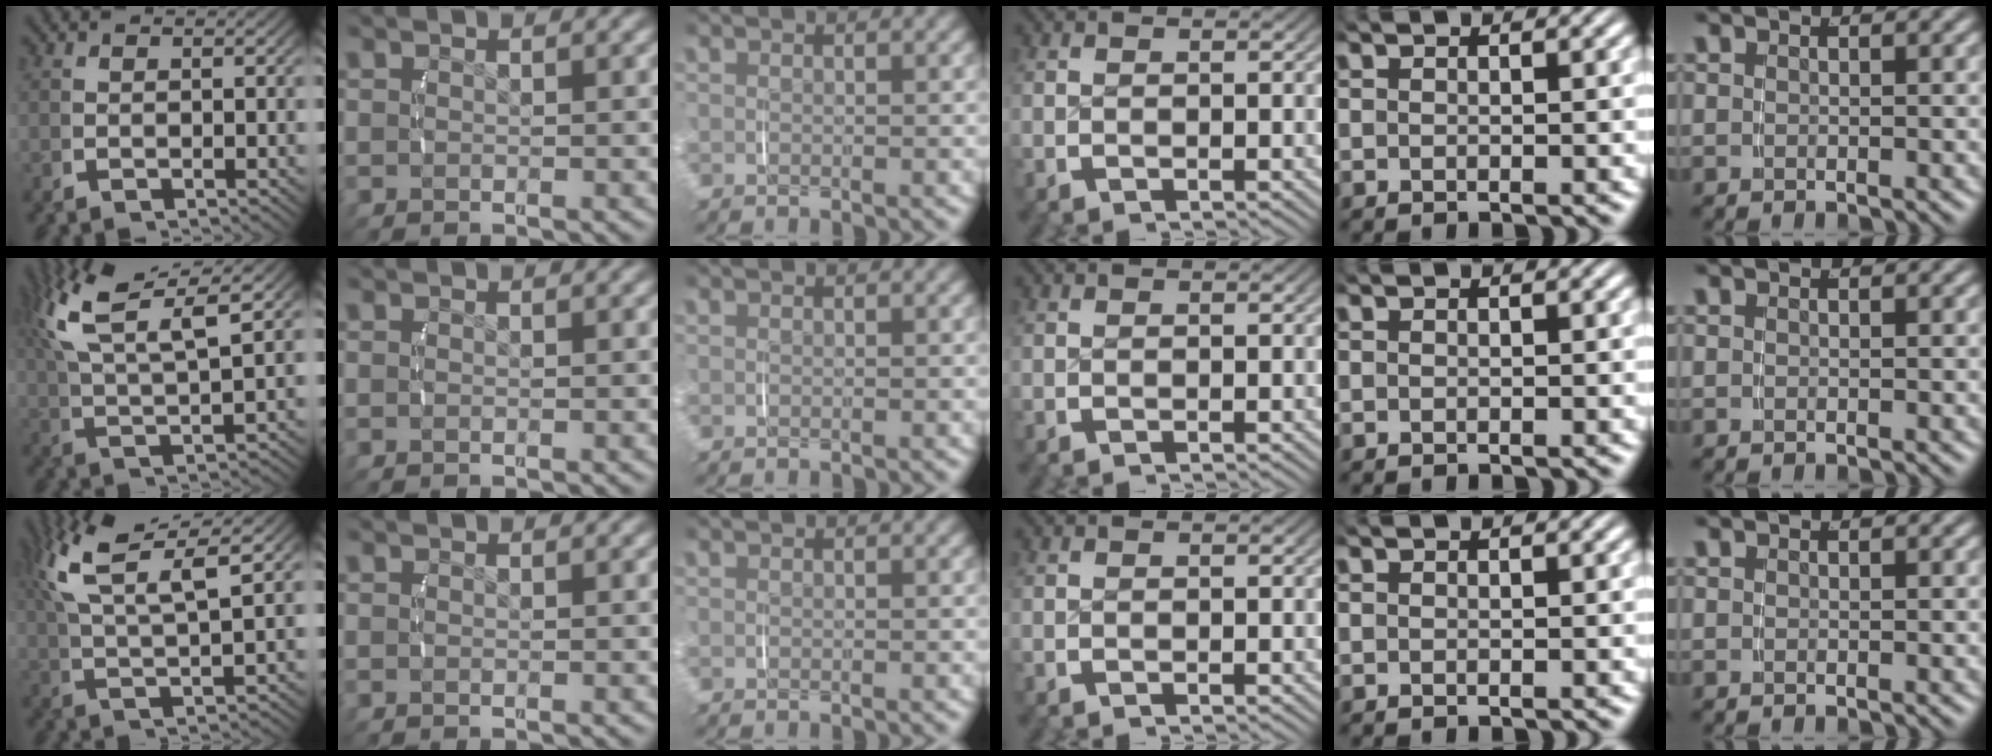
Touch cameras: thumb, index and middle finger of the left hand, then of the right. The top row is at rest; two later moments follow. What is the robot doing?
{"motion": "lift_and_place", "object": "phone"}